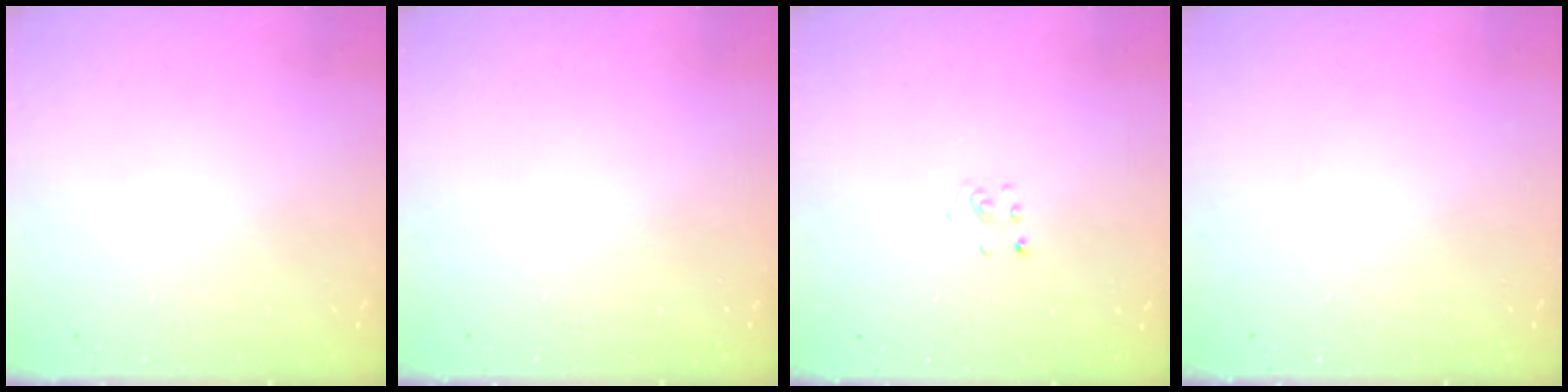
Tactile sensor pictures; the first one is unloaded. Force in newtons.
{"total": 0.0}
{"total": 2.2, "press": 2.2, "slide": 0.2}
{"total": 0.0}